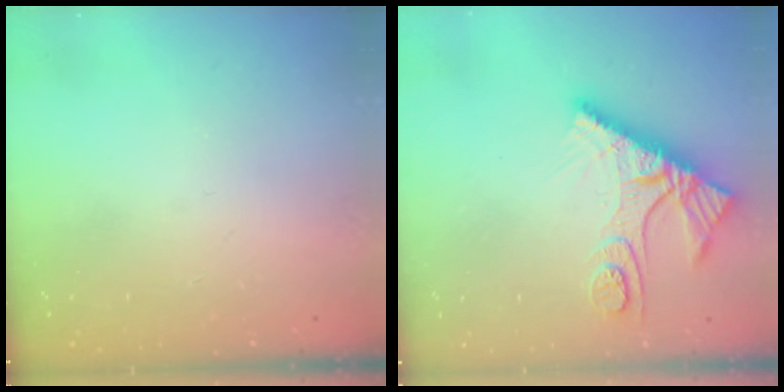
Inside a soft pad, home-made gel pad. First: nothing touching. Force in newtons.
{"total": 11.8, "press": 11.7, "slide": 1.3}